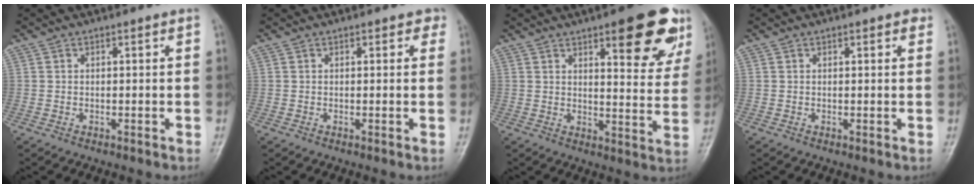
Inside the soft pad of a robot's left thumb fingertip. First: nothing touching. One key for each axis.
{"total": 1.6, "fx": 0.9, "fy": 1.0, "fz": 0.8, "tx": 0.009, "ty": 0.000, "tz": 0.005}
{"total": 15.7, "fx": 8.7, "fy": 4.9, "fz": 12.0, "tx": -0.106, "ty": -0.041, "tz": 0.113}
{"total": 1.5, "fx": 0.9, "fy": 0.7, "fz": 1.0, "tx": -0.004, "ty": -0.002, "tz": 0.009}